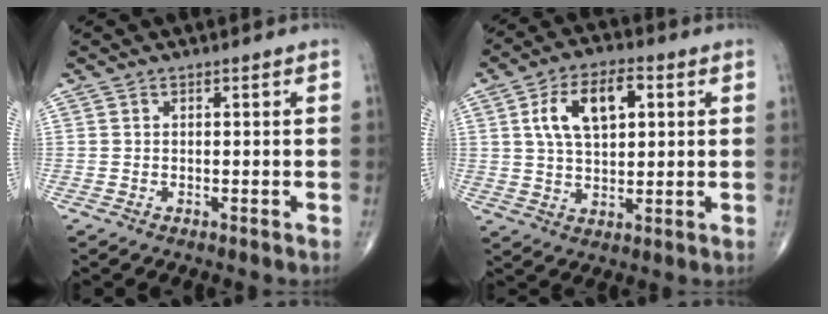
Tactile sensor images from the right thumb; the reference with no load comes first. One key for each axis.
{"total": 11.6, "fx": 3.2, "fy": 6.2, "fz": 9.2, "tx": -0.152, "ty": 0.007, "tz": 0.054}